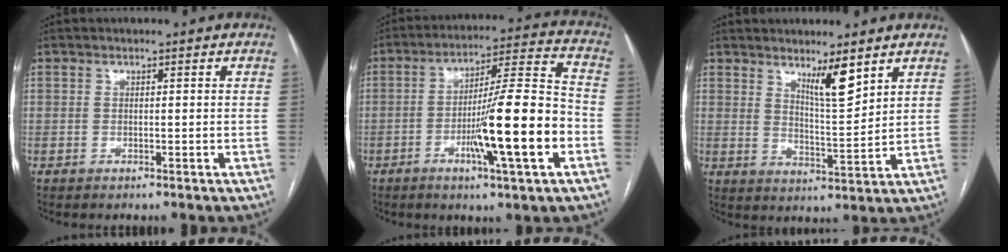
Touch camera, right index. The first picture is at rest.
{"total": 16.0, "force": [-4.9, 0.4, 15.2], "torque": [-0.244, -0.001, -0.078]}
{"total": 6.2, "force": [4.2, 0.6, 4.5], "torque": [-0.078, -0.016, 0.074]}